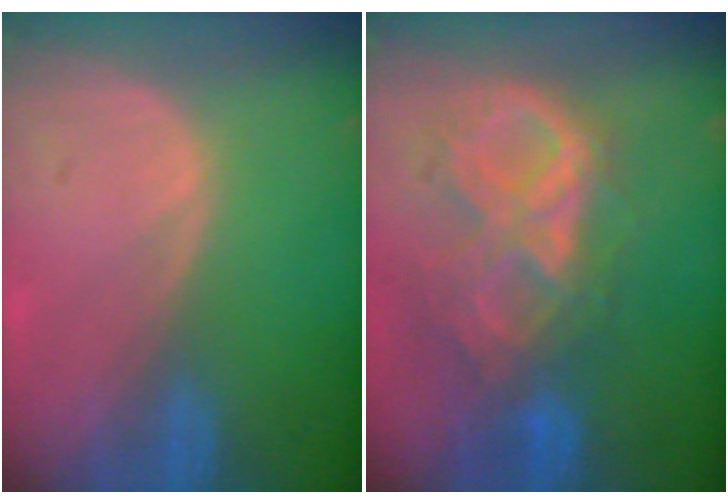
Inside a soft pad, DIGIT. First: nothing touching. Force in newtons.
{"total": 10.2, "press": 8.7, "slide": 5.3}